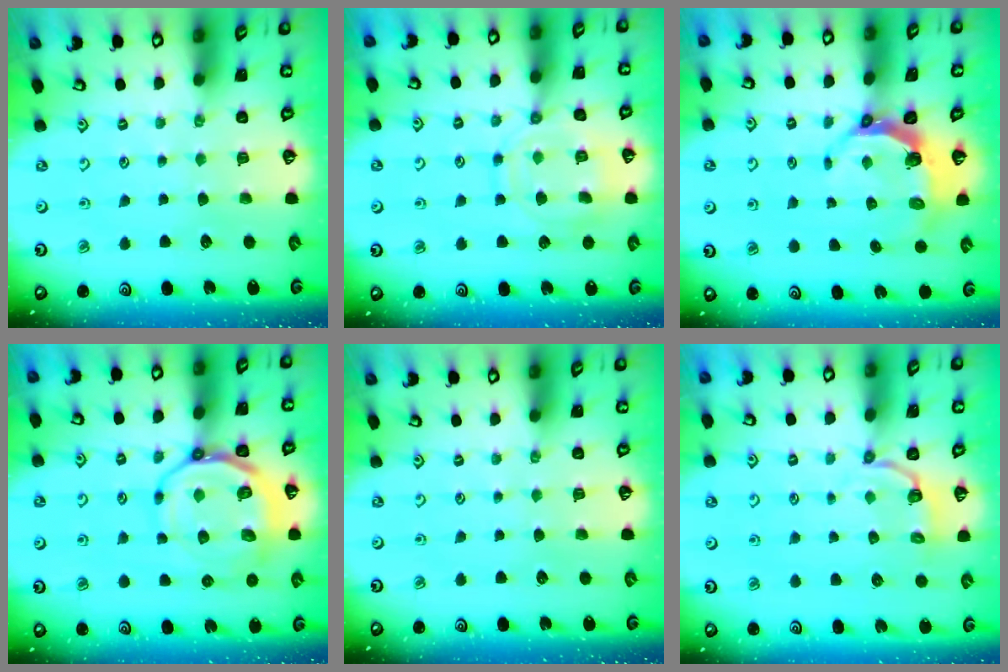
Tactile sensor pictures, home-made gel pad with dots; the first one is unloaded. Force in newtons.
{"total": 13.1, "press": 13.0, "slide": 1.2}
{"total": 5.7, "press": 4.4, "slide": 3.6}
{"total": 14.0, "press": 13.8, "slide": 2.3}
{"total": 0.0}
{"total": 3.1, "press": 1.6, "slide": 2.6}